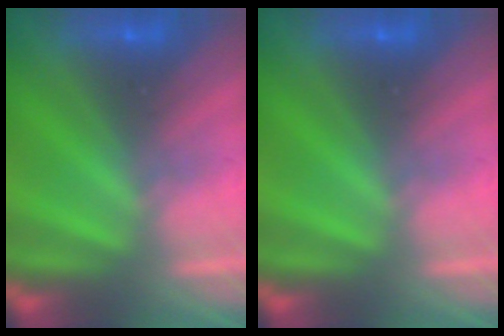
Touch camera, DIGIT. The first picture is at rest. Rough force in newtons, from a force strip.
{"total": 0.0}